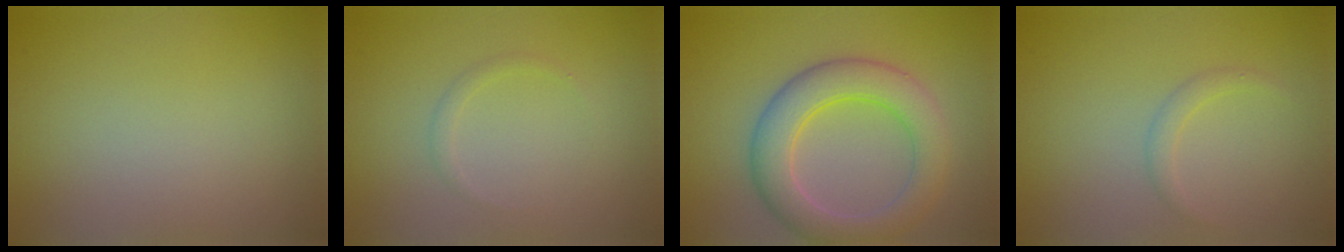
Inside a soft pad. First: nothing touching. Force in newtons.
{"total": 0.8, "press": 0.8, "slide": 0.1}
{"total": 5.9, "press": 5.9, "slide": 0.2}
{"total": 1.1, "press": 1.1, "slide": 0.1}